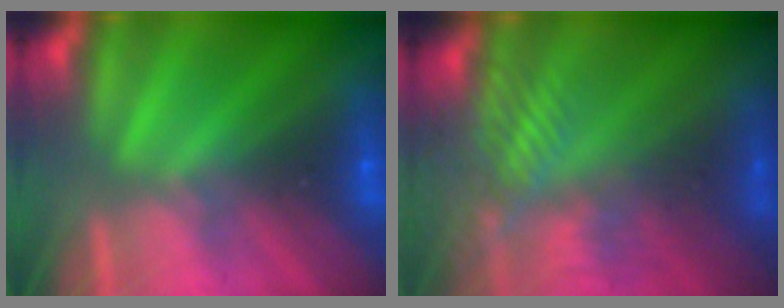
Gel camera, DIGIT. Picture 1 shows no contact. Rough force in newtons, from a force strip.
{"total": 3.7}